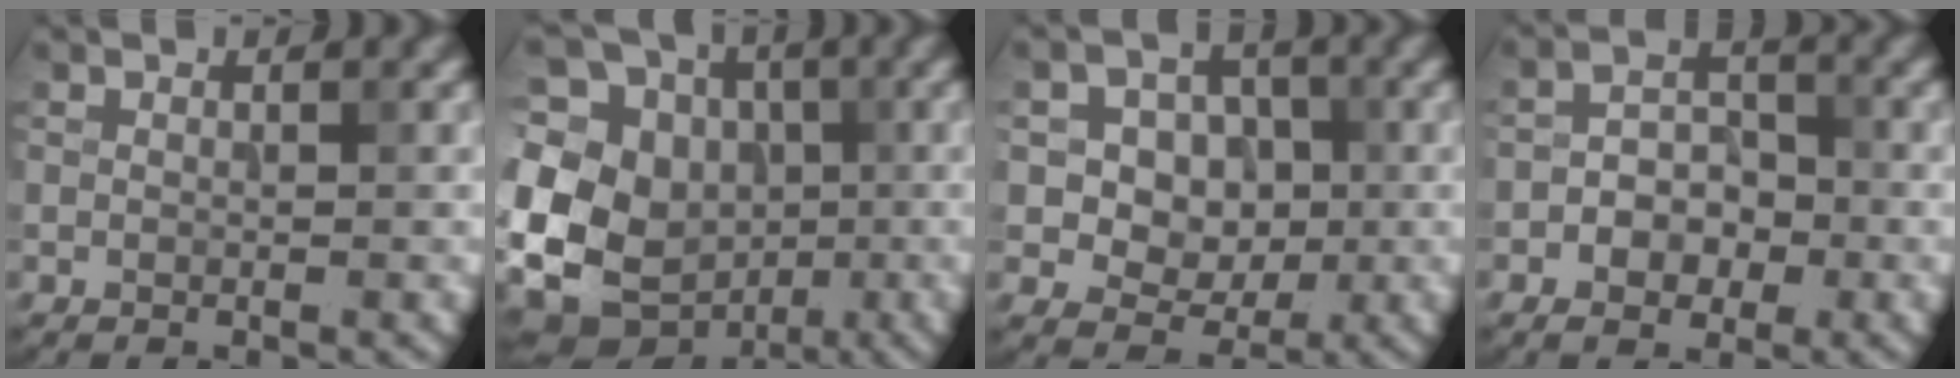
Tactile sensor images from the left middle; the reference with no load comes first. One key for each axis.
{"total": 18.5, "fx": -1.7, "fy": 16.1, "fz": 8.9, "tx": -0.207, "ty": 0.018, "tz": -0.050}
{"total": 7.1, "fx": 0.9, "fy": 6.2, "fz": 3.4, "tx": -0.041, "ty": 0.021, "tz": 0.004}
{"total": 3.6, "fx": -1.5, "fy": 2.5, "fz": 2.2, "tx": -0.030, "ty": 0.004, "tz": -0.028}